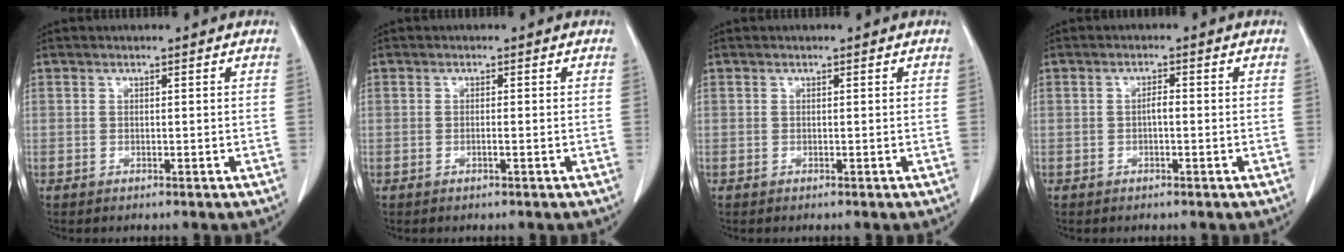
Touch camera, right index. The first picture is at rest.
{"total": 0.6, "force": [-0.3, 0.0, 0.6], "torque": [-0.012, 0.001, -0.004]}
{"total": 0.0}
{"total": 1.4, "force": [-0.2, 0.4, 1.4], "torque": [-0.023, 0.005, -0.006]}